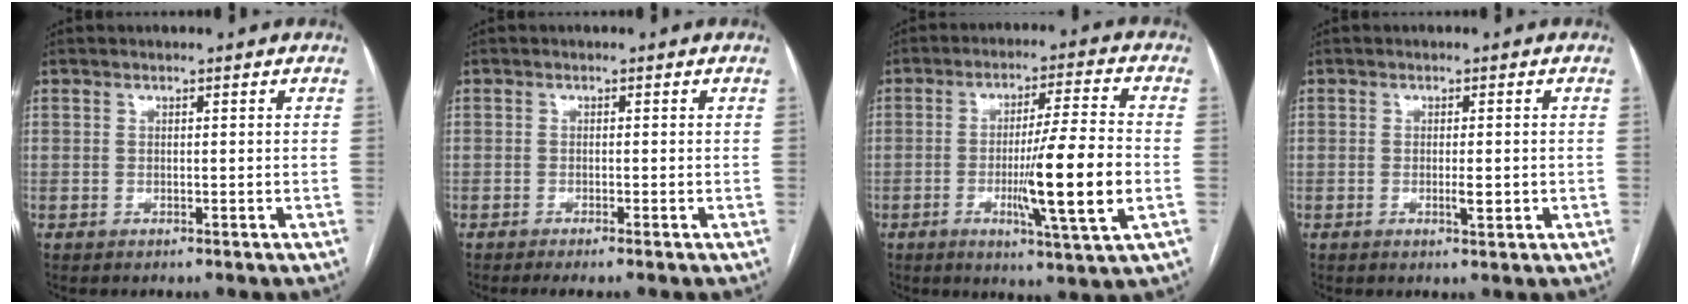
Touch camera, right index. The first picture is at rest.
{"total": 2.0, "force": [-1.5, -0.4, 1.2], "torque": [-0.017, 0.000, -0.025]}
{"total": 13.0, "force": [-2.7, -0.4, 12.7], "torque": [-0.208, -0.017, -0.050]}
{"total": 2.3, "force": [-0.4, 0.5, 2.2], "torque": [-0.038, -0.002, -0.006]}